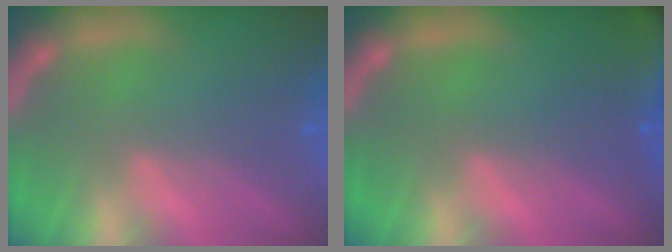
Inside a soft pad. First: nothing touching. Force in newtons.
{"total": 7.0}